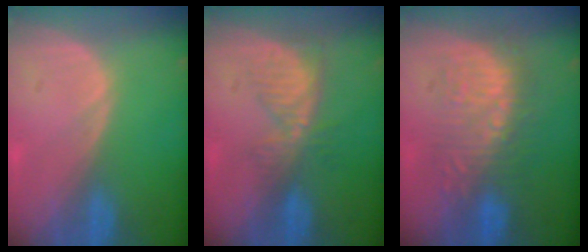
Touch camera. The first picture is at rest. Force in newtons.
{"total": 5.3, "press": 5.0, "slide": 1.8}
{"total": 8.6, "press": 8.5, "slide": 1.5}